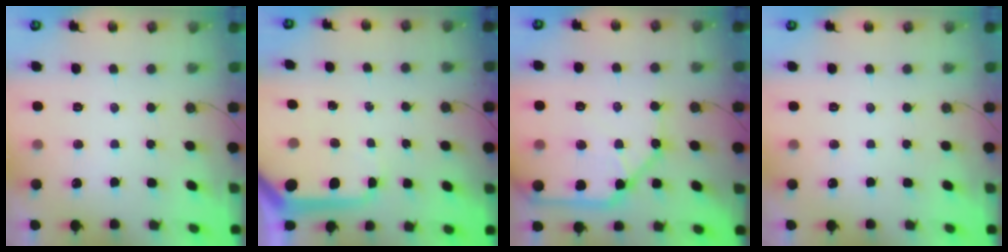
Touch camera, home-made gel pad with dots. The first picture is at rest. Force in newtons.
{"total": 9.1, "press": 9.1, "slide": 0.9}
{"total": 15.0, "press": 14.9, "slide": 2.0}
{"total": 0.0}